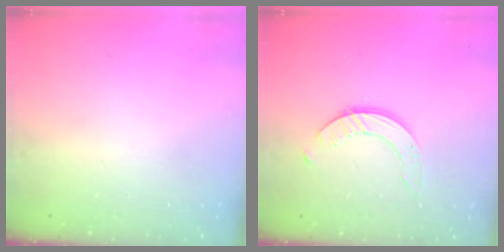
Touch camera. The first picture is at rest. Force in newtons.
{"total": 4.2, "press": 4.2, "slide": 0.4}